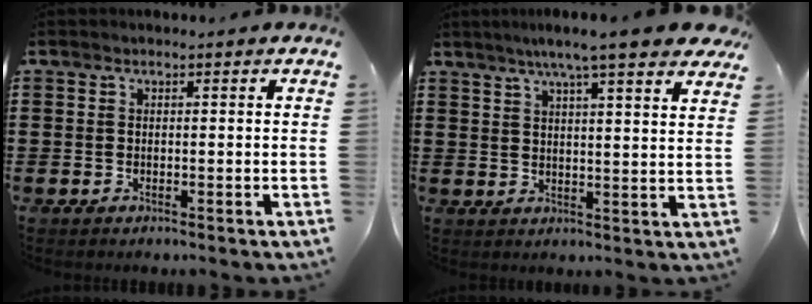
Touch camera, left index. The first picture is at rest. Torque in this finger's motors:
{"motor_torque": [2.14, 0.00, 0.61, 0.21]}